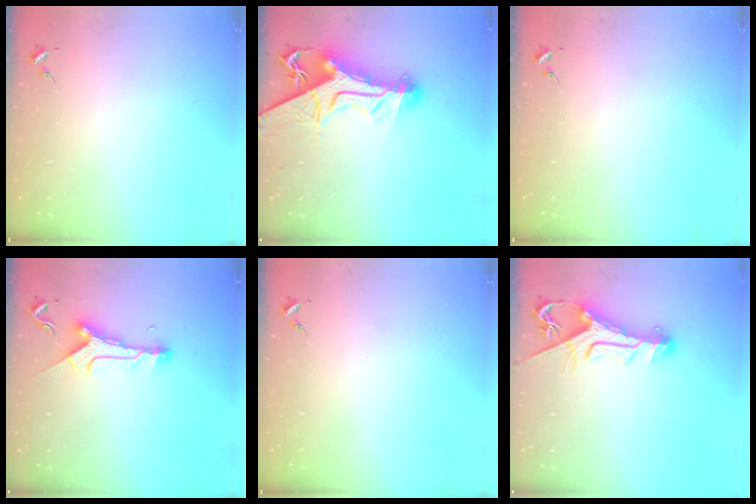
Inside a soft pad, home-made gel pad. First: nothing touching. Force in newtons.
{"total": 17.4, "press": 17.3, "slide": 1.8}
{"total": 0.0}
{"total": 9.8, "press": 9.8, "slide": 0.6}
{"total": 0.0}
{"total": 11.9, "press": 11.8, "slide": 1.3}